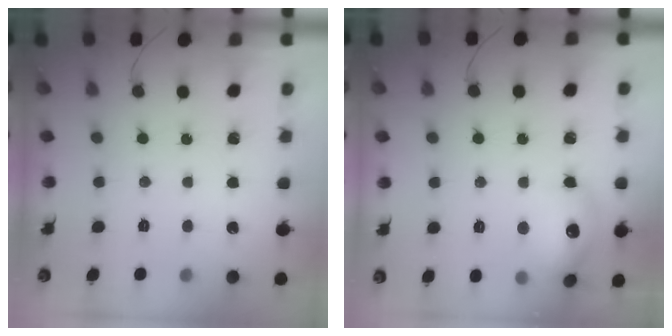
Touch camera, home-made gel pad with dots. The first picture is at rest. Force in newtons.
{"total": 15.4, "press": 15.4, "slide": 1.3}